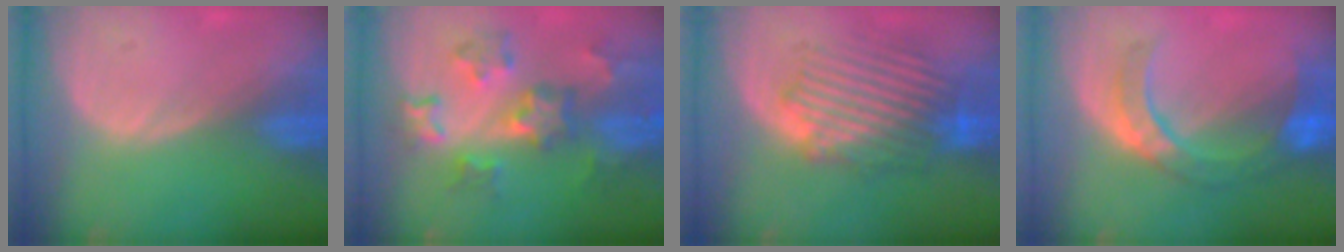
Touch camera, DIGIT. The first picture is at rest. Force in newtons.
{"total": 8.6, "press": 7.8, "slide": 3.8}
{"total": 9.1, "press": 8.6, "slide": 2.8}
{"total": 8.8, "press": 7.8, "slide": 4.0}